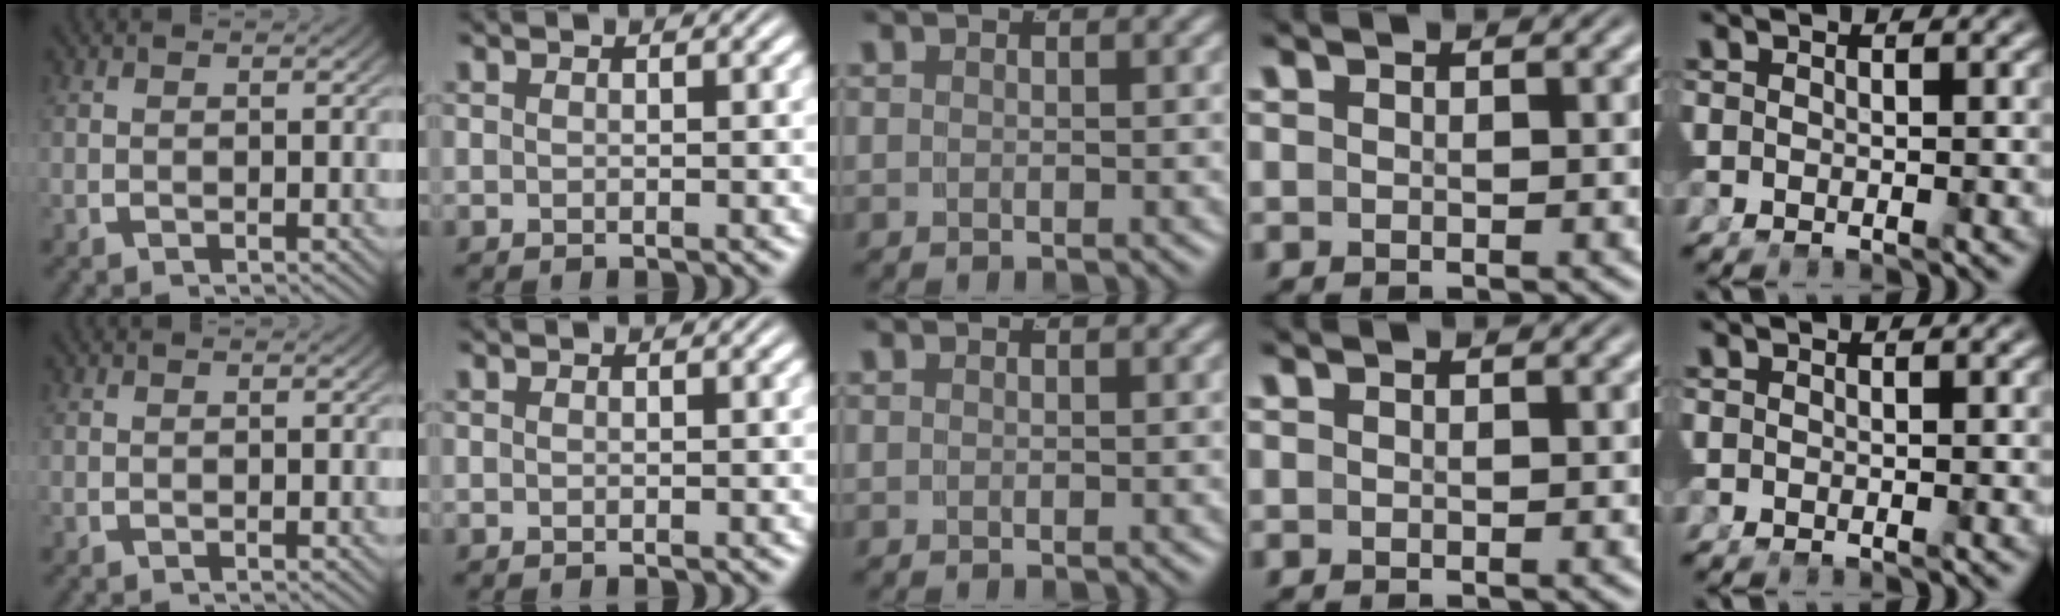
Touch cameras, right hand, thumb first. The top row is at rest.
{}